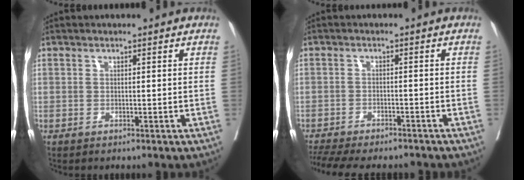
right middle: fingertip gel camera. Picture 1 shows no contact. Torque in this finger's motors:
{"motor_torque": [1.02, -1.12, 0.17, 0.04]}